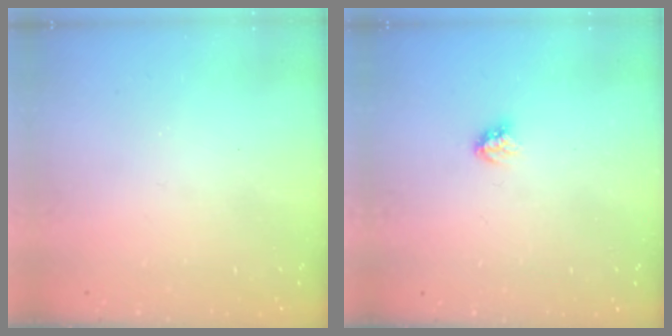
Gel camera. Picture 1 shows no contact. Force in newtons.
{"total": 2.9, "press": 2.9, "slide": 0.4}